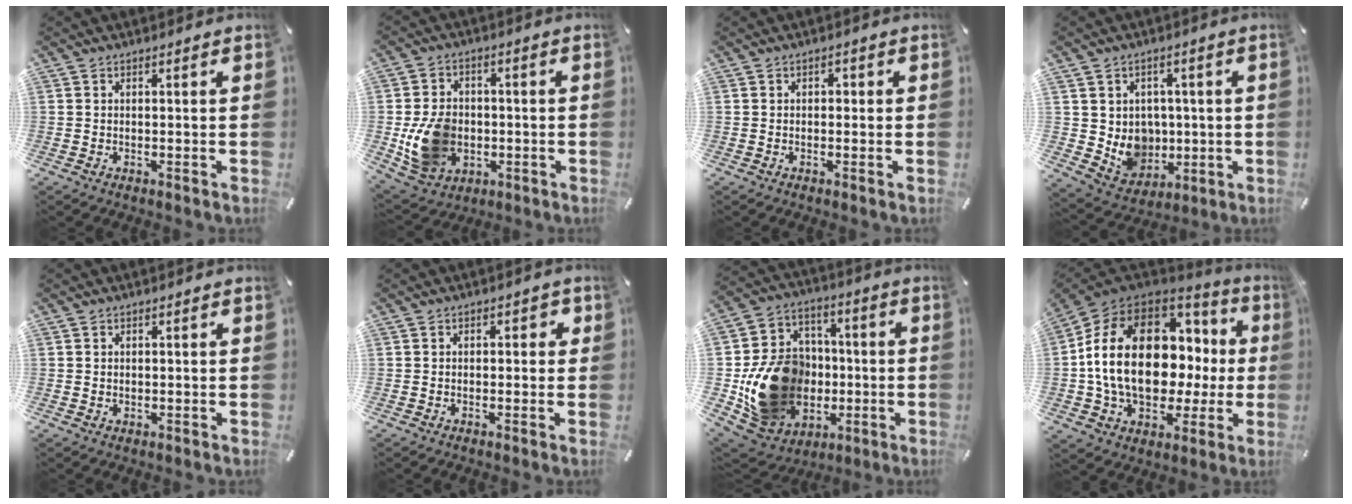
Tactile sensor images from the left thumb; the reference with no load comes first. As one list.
[{"total": 12.3, "force": [-2.1, 10.0, 6.8], "torque": [-0.148, 0.014, -0.033]}, {"total": 1.2, "force": [-0.3, 1.0, 0.5], "torque": [-0.011, 0.006, -0.008]}, {"total": 8.1, "force": [1.4, 7.9, 1.2], "torque": [-0.033, -0.023, 0.040]}, {"total": 0.8, "force": [0.2, 0.7, 0.2], "torque": [-0.005, 0.005, 0.002]}, {"total": 1.7, "force": [-0.3, 1.3, 1.0], "torque": [-0.011, 0.006, -0.011]}, {"total": 19.5, "force": [-3.3, 17.1, 8.8], "torque": [-0.151, 0.012, -0.038]}, {"total": 22.4, "force": [2.4, 15.3, 16.2], "torque": [-0.313, -0.014, 0.050]}]